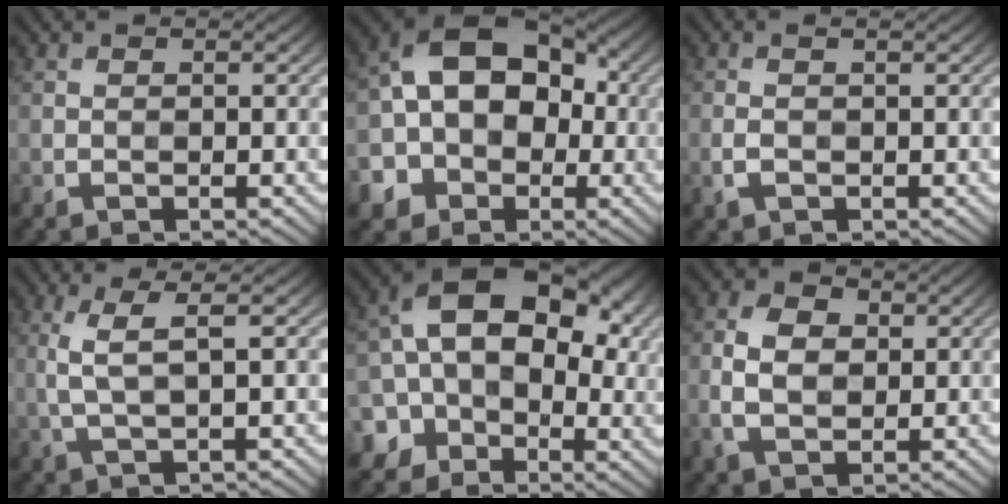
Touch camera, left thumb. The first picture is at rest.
{"total": 15.4, "force": [-1.8, 12.0, 9.6], "torque": [-0.171, -0.004, -0.052]}
{"total": 1.9, "force": [-0.2, 0.8, 1.7], "torque": [-0.046, 0.000, -0.003]}
{"total": 4.2, "force": [1.0, 0.9, 4.0], "torque": [-0.087, 0.009, 0.022]}
{"total": 17.1, "force": [-0.3, 13.0, 11.1], "torque": [-0.172, -0.009, -0.024]}
{"total": 5.6, "force": [0.5, 4.0, 3.9], "torque": [-0.087, 0.003, 0.006]}